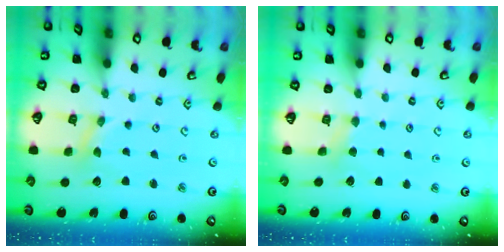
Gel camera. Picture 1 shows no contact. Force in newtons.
{"total": 2.8, "press": 2.8, "slide": 0.6}